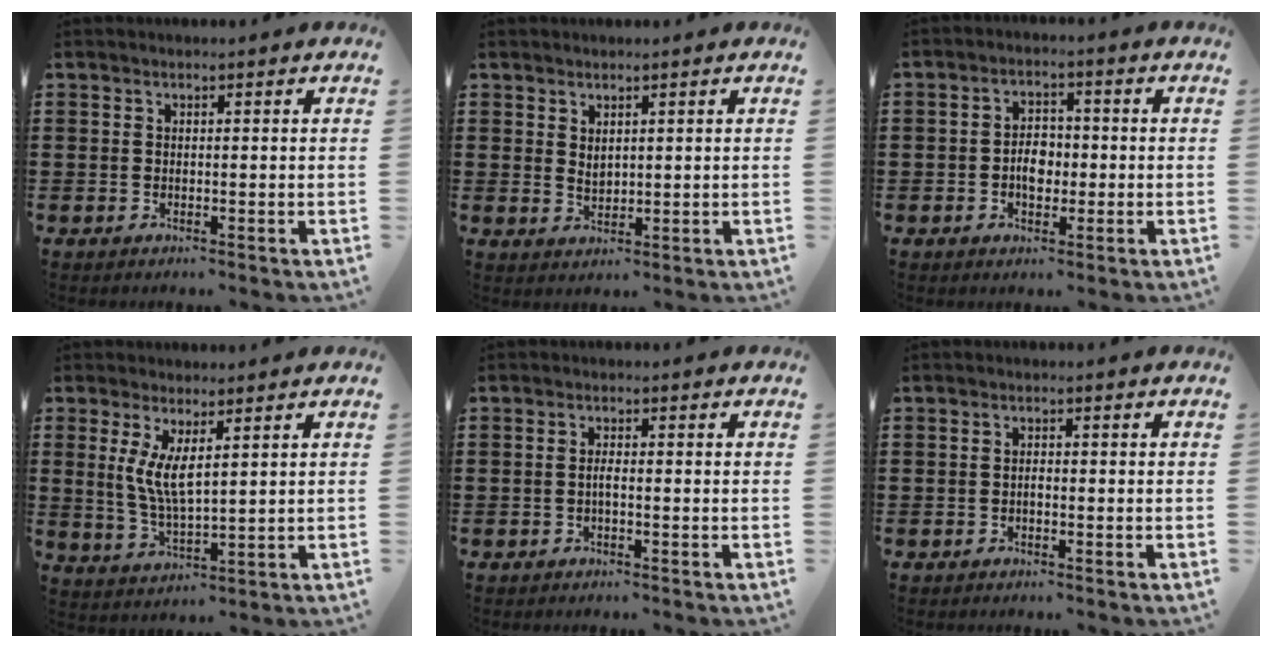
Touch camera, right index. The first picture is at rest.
{"total": 1.7, "force": [1.3, 0.9, 0.7], "torque": [-0.016, 0.004, 0.024]}
{"total": 3.8, "force": [-0.7, 2.5, 2.8], "torque": [-0.046, 0.003, -0.015]}
{"total": 5.8, "force": [2.0, 1.7, 5.1], "torque": [-0.113, -0.004, 0.034]}
{"total": 1.2, "force": [-0.4, 0.1, 1.1], "torque": [-0.023, 0.000, -0.008]}
{"total": 0.7, "force": [-0.3, 0.2, 0.6], "torque": [-0.013, -0.004, -0.005]}